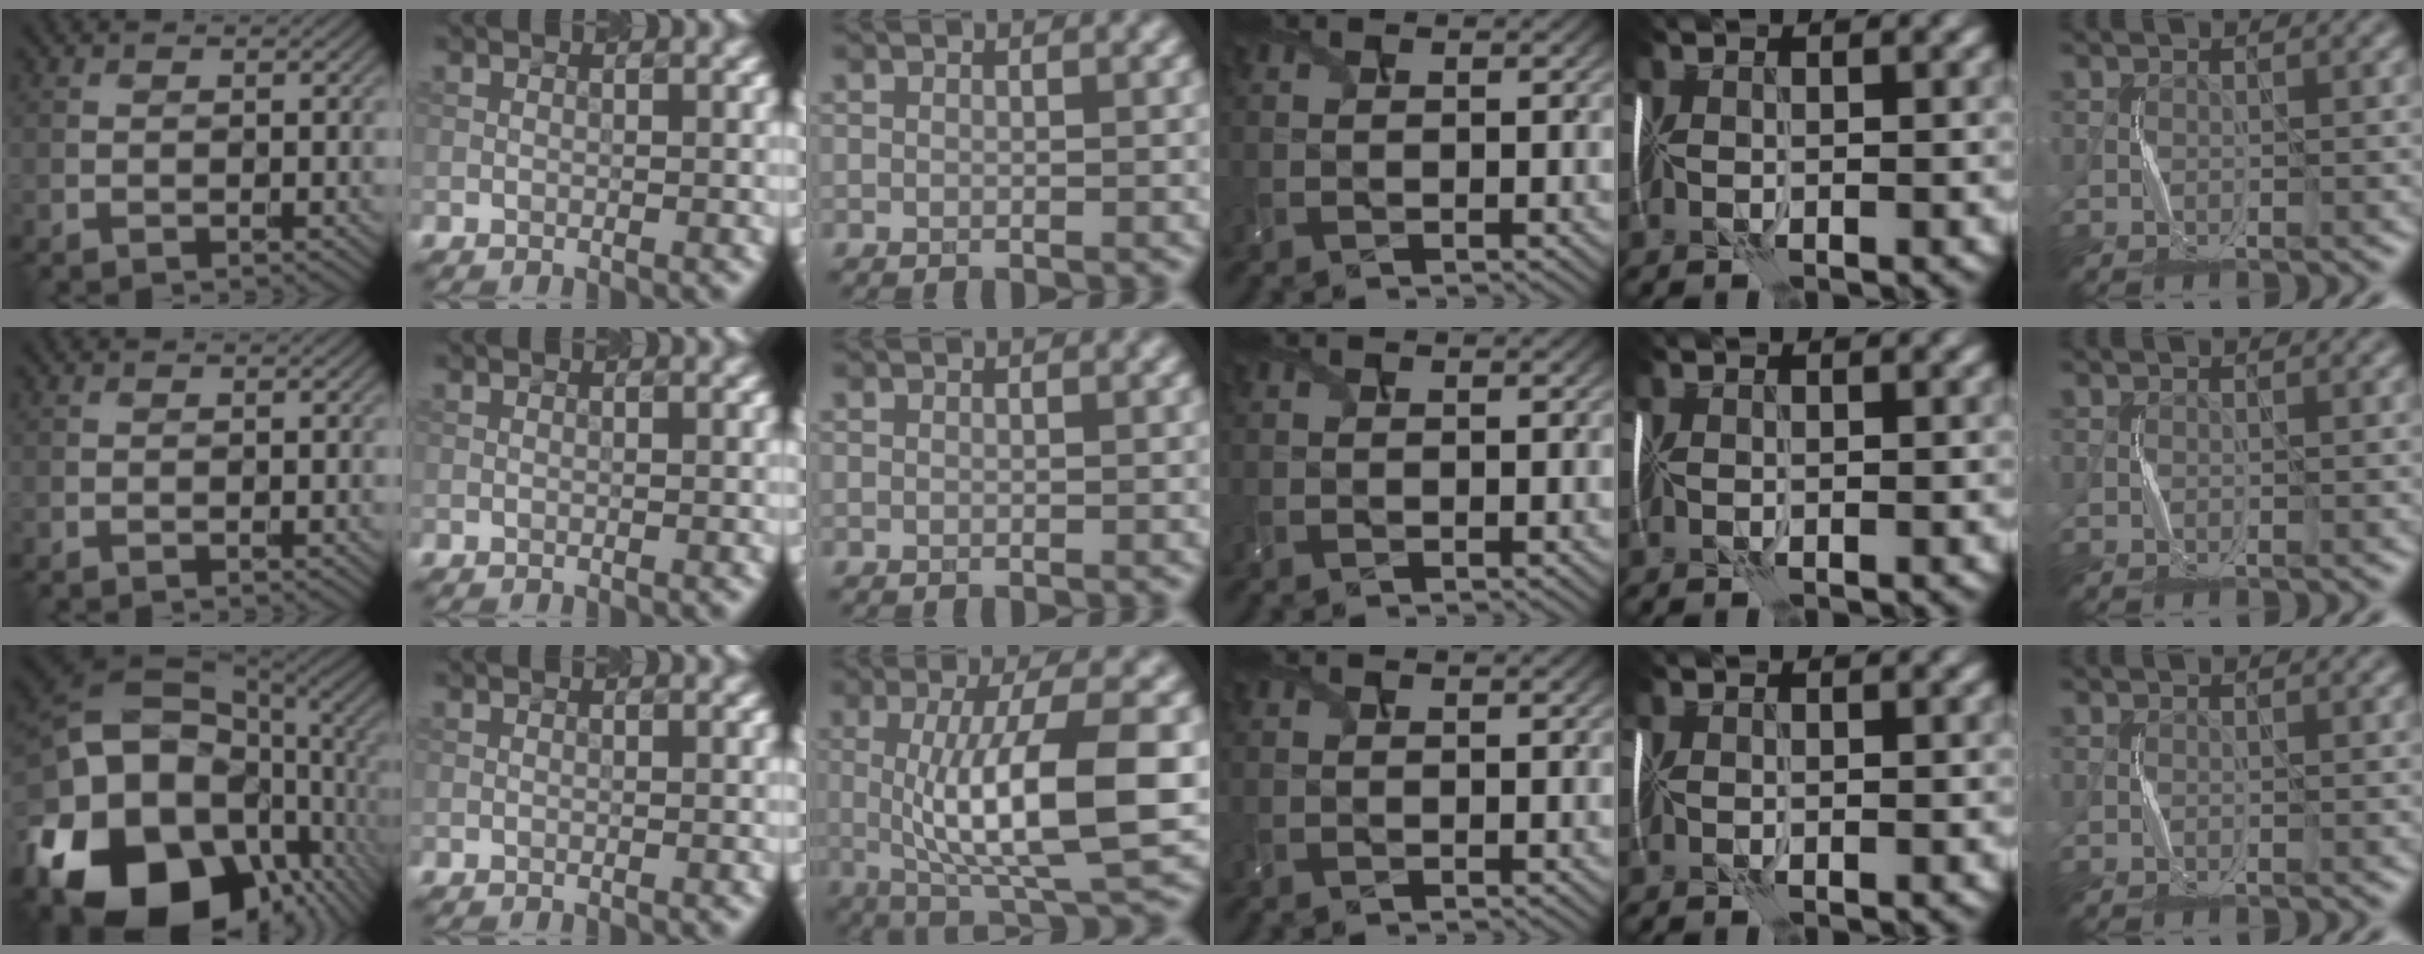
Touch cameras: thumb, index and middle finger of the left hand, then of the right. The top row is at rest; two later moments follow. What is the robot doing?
{"motion": "shake", "object": "handbell"}